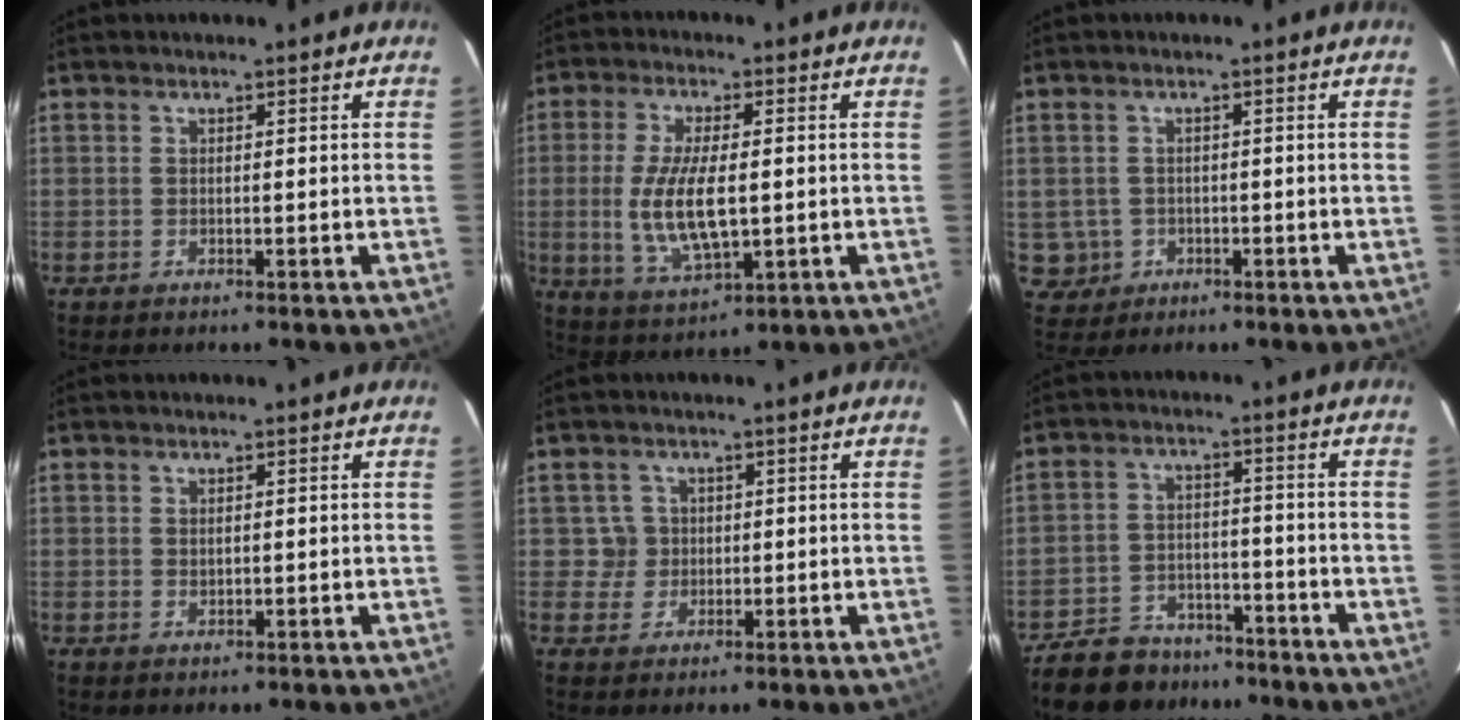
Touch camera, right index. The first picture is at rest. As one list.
[{"total": 11.9, "force": [-0.7, 4.6, 11.0], "torque": [-0.220, -0.011, -0.005]}, {"total": 4.2, "force": [-0.7, 4.1, 0.4], "torque": [-0.013, 0.011, -0.001]}, {"total": 1.0, "force": [0.4, 0.6, 0.6], "torque": [-0.010, 0.002, 0.008]}, {"total": 3.2, "force": [0.4, 3.2, -0.1], "torque": [0.012, 0.019, 0.008]}, {"total": 14.3, "force": [-11.7, 7.0, 4.3], "torque": [-0.125, 0.012, -0.169]}]